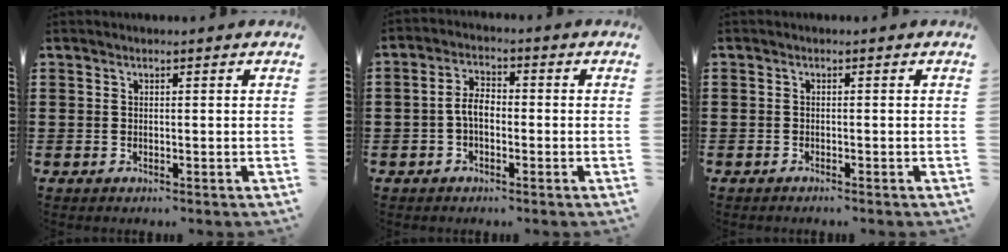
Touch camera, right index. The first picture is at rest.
{"total": 4.0, "force": [-0.9, 2.1, 3.3], "torque": [-0.074, 0.001, -0.022]}
{"total": 0.6, "force": [-0.6, -0.1, 0.1], "torque": [-0.003, -0.003, -0.012]}